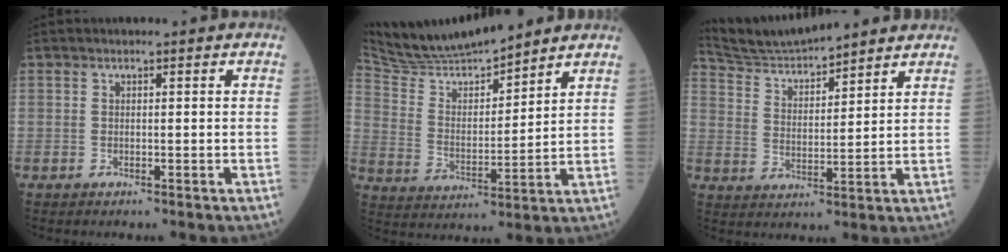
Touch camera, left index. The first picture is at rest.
{"total": 12.4, "force": [11.7, 0.9, 4.0], "torque": [-0.082, 0.009, 0.224]}
{"total": 11.4, "force": [11.0, 0.8, 3.1], "torque": [-0.072, 0.028, 0.200]}